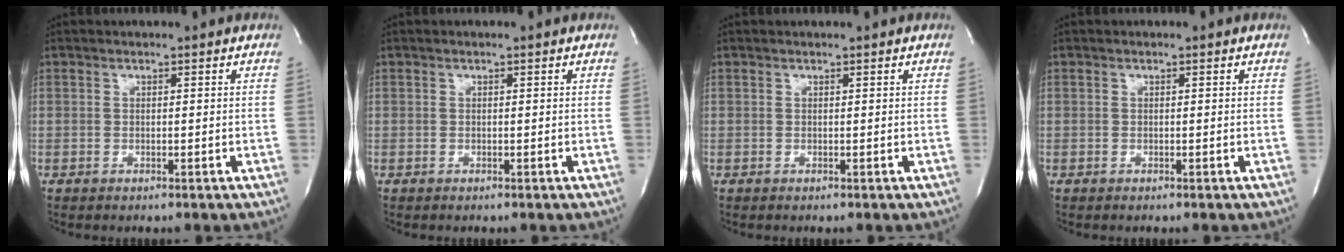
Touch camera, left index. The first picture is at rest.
{"total": 0.0}
{"total": 0.5, "force": [0.5, -0.1, 0.1], "torque": [0.000, 0.004, 0.010]}
{"total": 0.0}